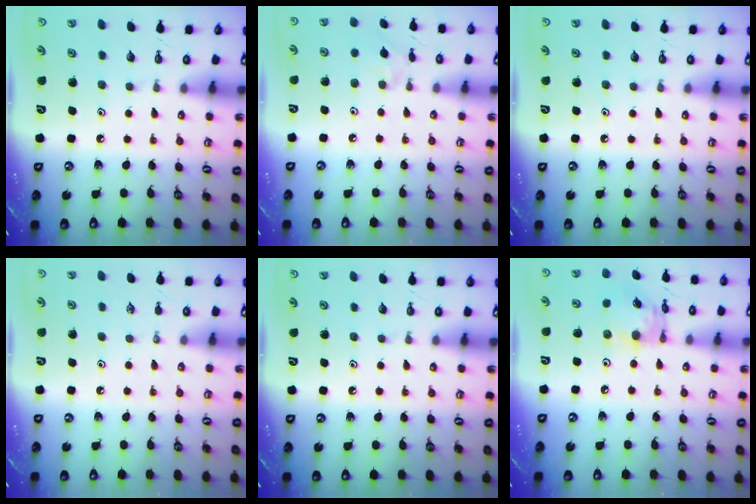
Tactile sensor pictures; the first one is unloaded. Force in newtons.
{"total": 3.2, "press": 3.1, "slide": 0.6}
{"total": 0.0}
{"total": 0.0}
{"total": 0.0}
{"total": 12.4, "press": 12.4, "slide": 1.0}